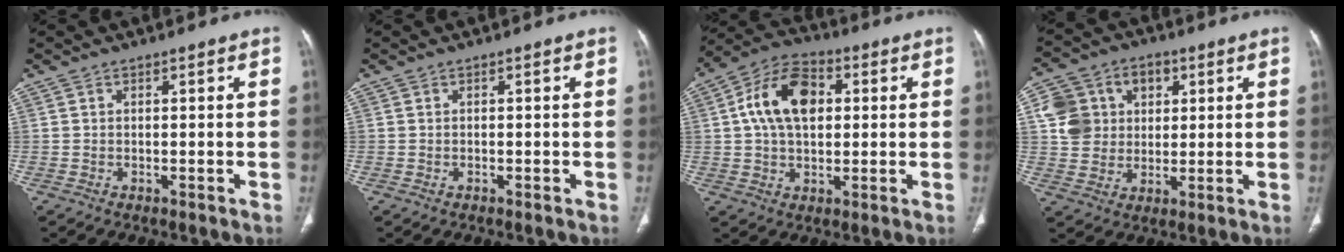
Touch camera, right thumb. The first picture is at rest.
{"total": 0.0}
{"total": 13.6, "force": [2.5, 8.7, 10.2], "torque": [-0.166, 0.018, 0.035]}
{"total": 12.0, "force": [2.8, 10.5, 5.1], "torque": [-0.065, 0.007, 0.050]}